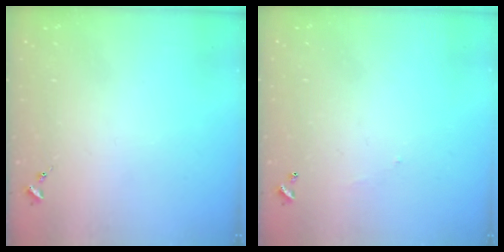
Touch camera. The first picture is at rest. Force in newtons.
{"total": 3.8, "press": 3.8, "slide": 0.1}